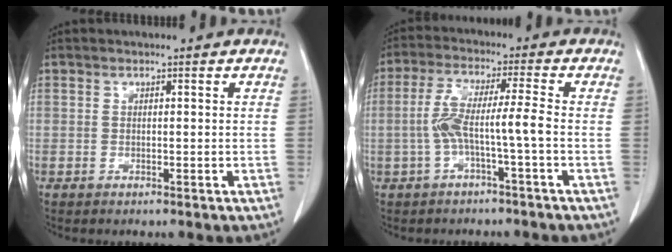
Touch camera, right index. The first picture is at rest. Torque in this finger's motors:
{"motor_torque": [1.21, -0.48, 0.66, 0.20]}